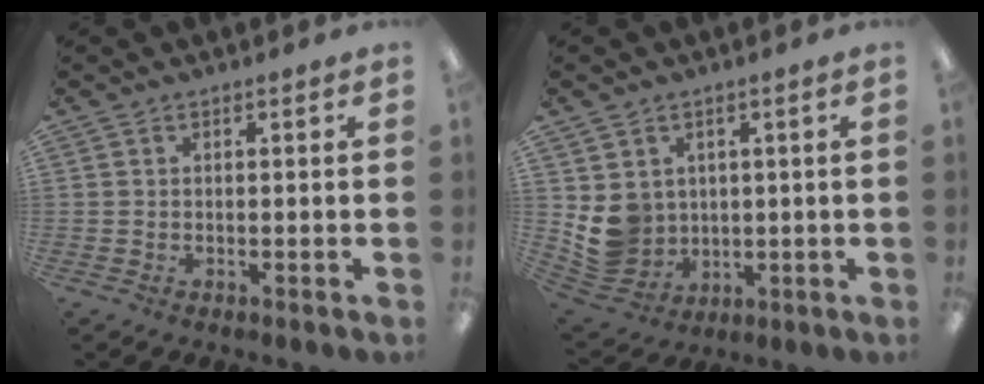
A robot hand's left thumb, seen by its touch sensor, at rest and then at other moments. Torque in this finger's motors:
{"motor_torque": [0.40, 1.49, 0.55, -0.61, 0.04]}